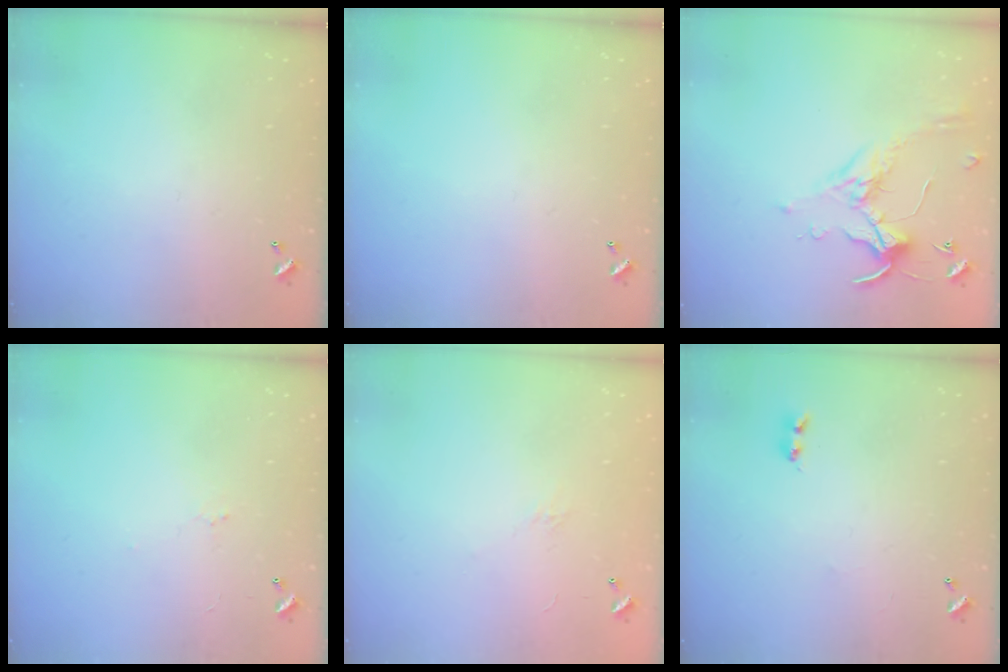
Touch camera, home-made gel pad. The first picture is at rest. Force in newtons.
{"total": 0.0}
{"total": 0.7, "press": 0.6, "slide": 0.4}
{"total": 1.9, "press": 1.8, "slide": 0.6}
{"total": 5.6, "press": 5.5, "slide": 0.9}
{"total": 2.2, "press": 2.1, "slide": 0.6}